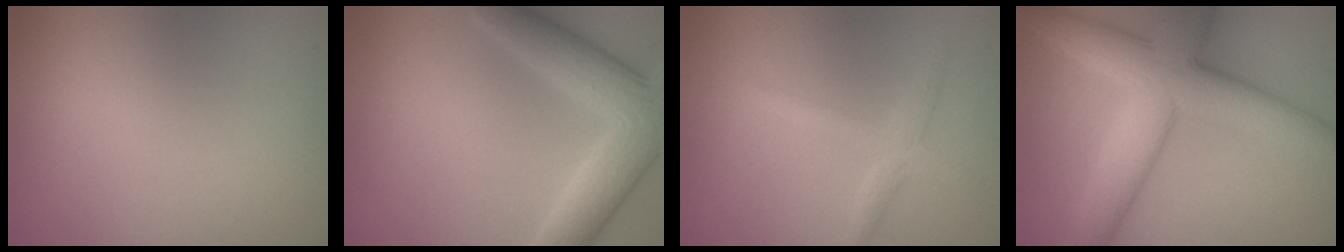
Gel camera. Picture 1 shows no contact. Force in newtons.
{"total": 7.5, "press": 7.5, "slide": 0.5}
{"total": 2.1, "press": 2.1, "slide": 0.1}
{"total": 9.2, "press": 9.2, "slide": 0.2}